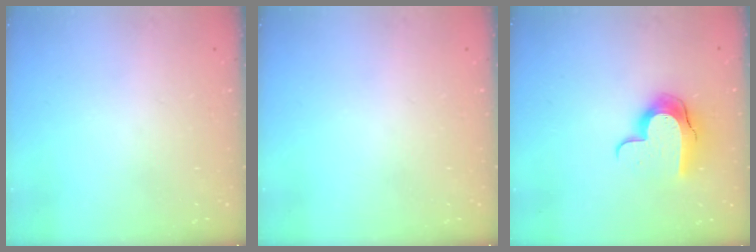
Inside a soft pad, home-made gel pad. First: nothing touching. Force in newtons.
{"total": 0.0}
{"total": 10.5, "press": 10.5, "slide": 0.9}